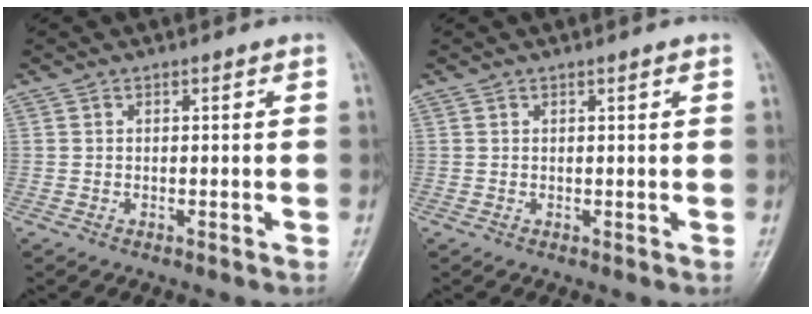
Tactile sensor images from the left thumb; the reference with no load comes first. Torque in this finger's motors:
{"motor_torque": [-0.15, -0.13, -0.11, -0.15, 0.05]}